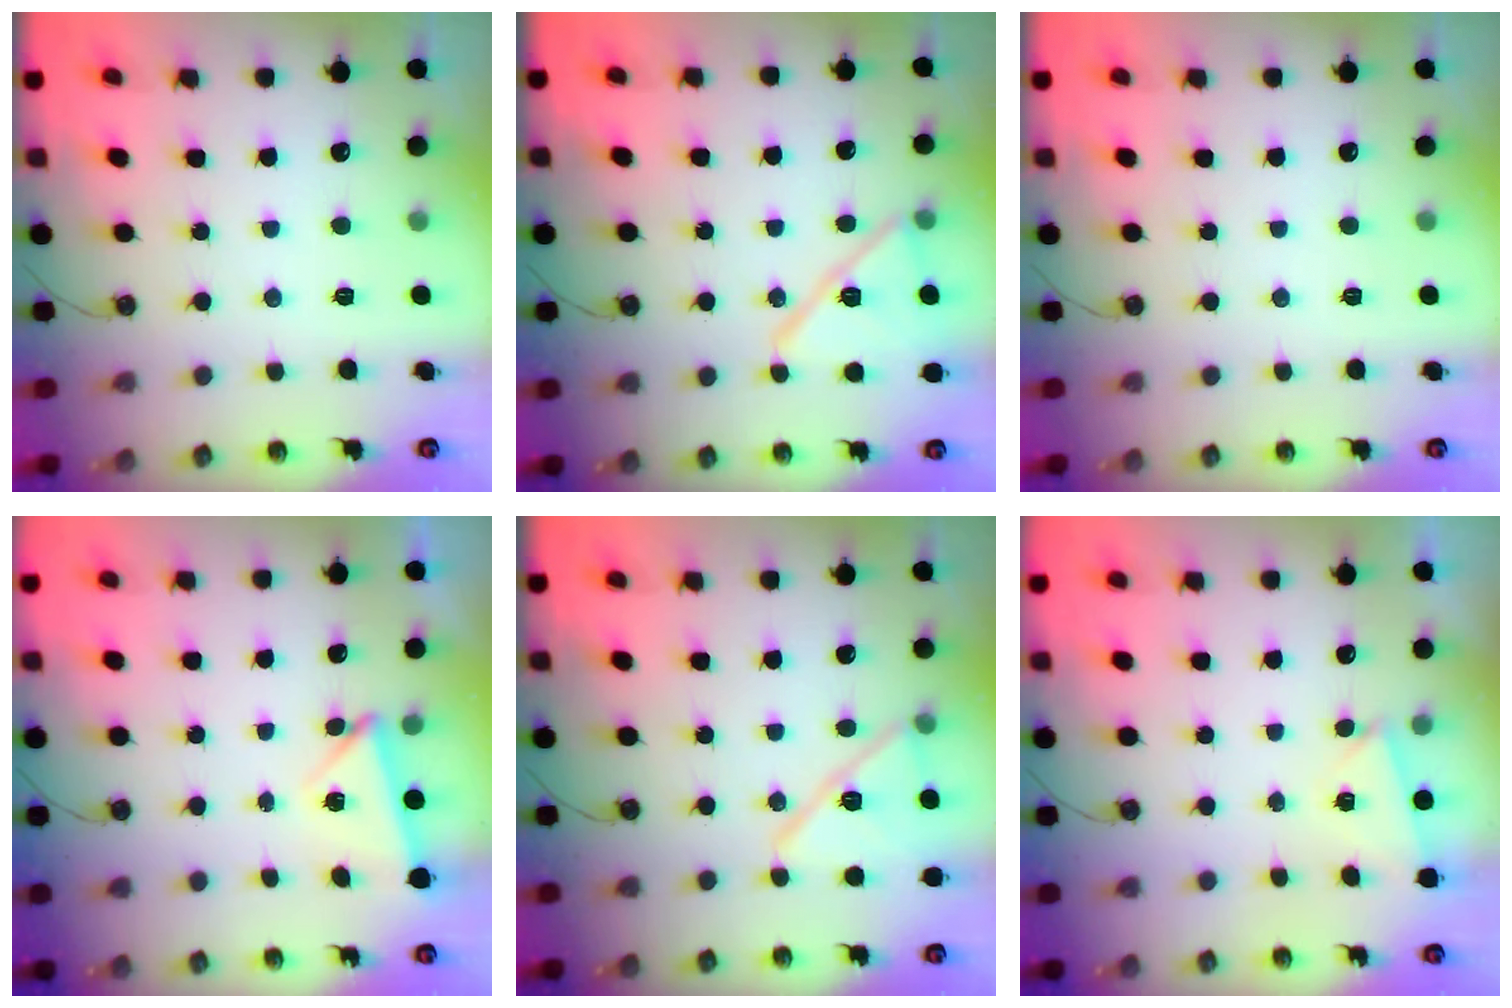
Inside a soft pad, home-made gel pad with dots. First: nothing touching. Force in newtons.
{"total": 14.0, "press": 14.0, "slide": 1.1}
{"total": 0.0}
{"total": 3.6, "press": 3.5, "slide": 1.0}
{"total": 13.8, "press": 13.2, "slide": 4.0}
{"total": 2.5, "press": 2.1, "slide": 1.5}